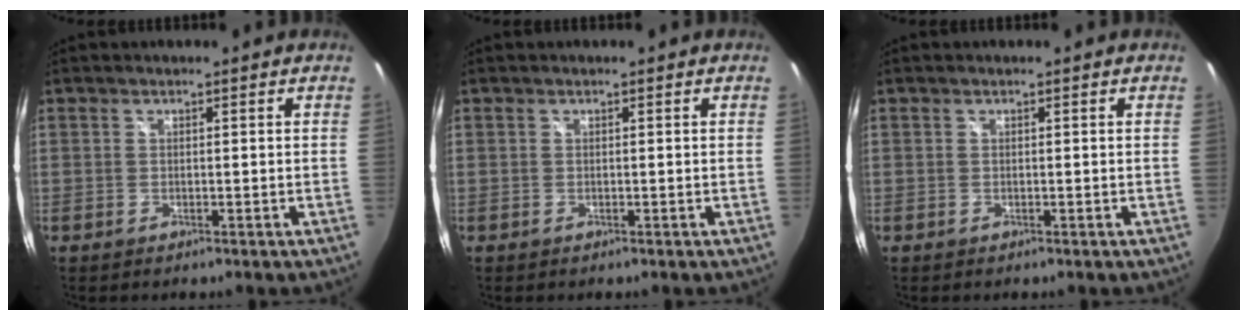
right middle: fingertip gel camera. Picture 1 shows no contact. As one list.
[{"total": 0.0}, {"total": 0.0}]